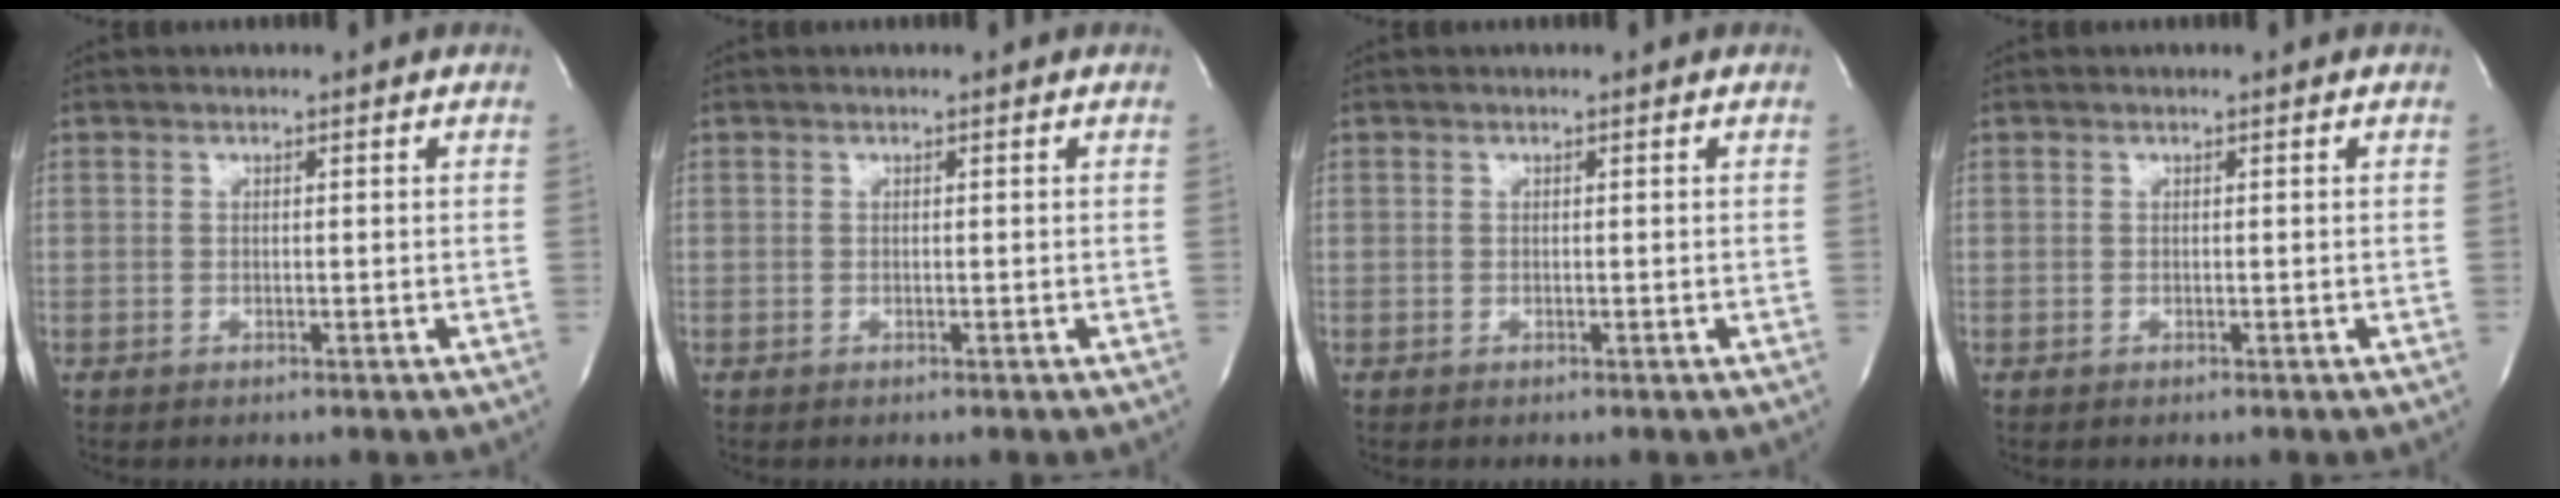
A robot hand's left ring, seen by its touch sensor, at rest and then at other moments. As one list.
[{"total": 0.0}, {"total": 0.0}, {"total": 0.0}]